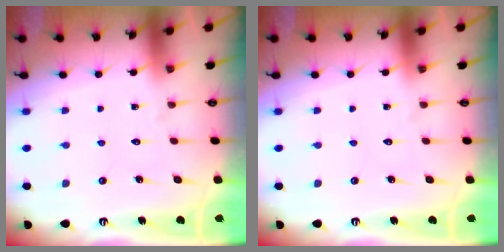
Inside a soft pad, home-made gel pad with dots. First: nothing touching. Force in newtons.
{"total": 0.0}